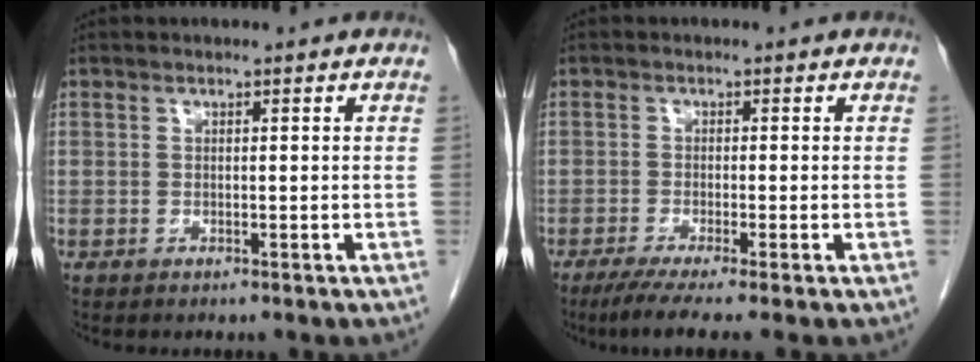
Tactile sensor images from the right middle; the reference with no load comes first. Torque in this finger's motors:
{"motor_torque": [0.98, -0.55, 0.15, 0.08]}